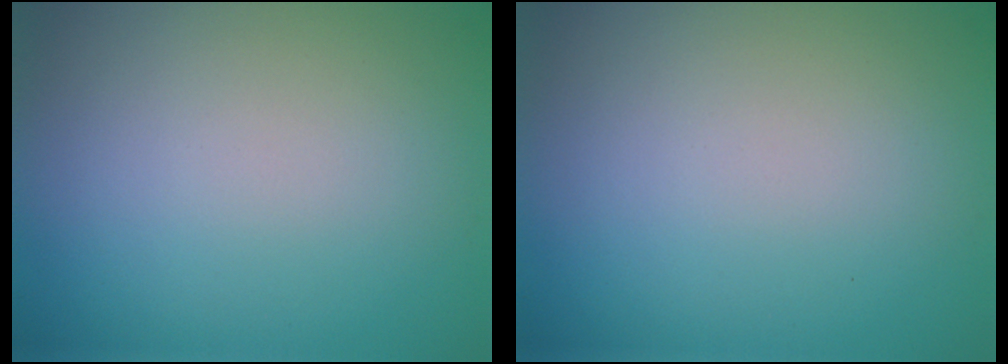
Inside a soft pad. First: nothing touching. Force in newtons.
{"total": 0.0}